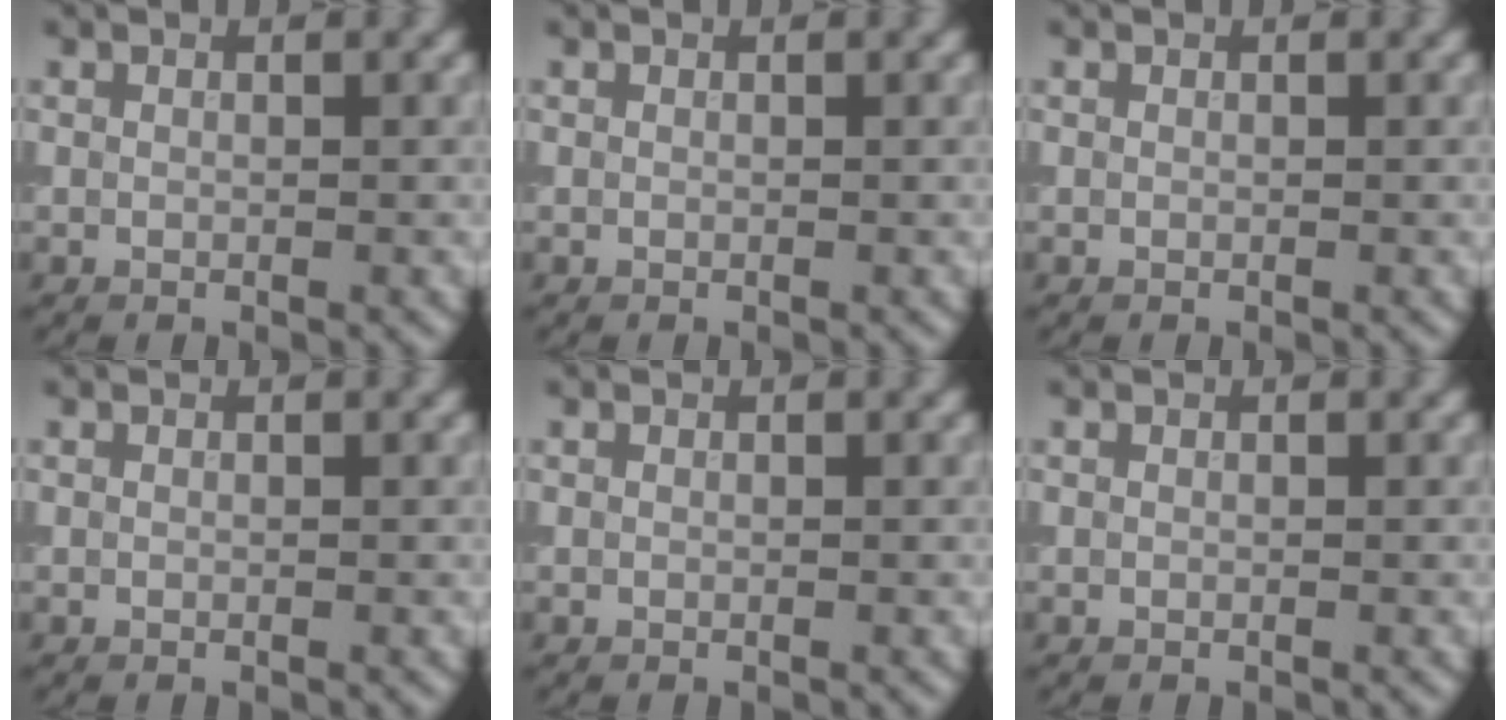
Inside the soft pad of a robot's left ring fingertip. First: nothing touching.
{"total": 0.0}
{"total": 0.0}
{"total": 0.0}
{"total": 0.0}
{"total": 0.0}